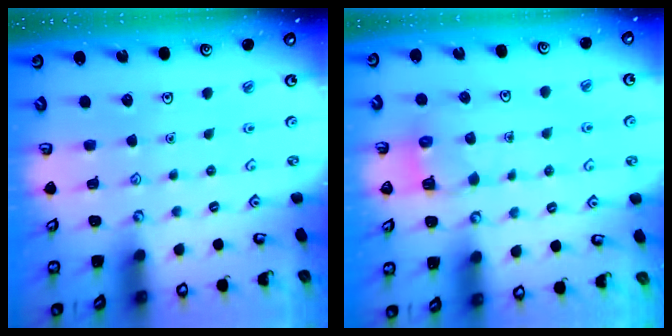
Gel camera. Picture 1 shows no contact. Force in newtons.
{"total": 4.3, "press": 4.3, "slide": 0.3}